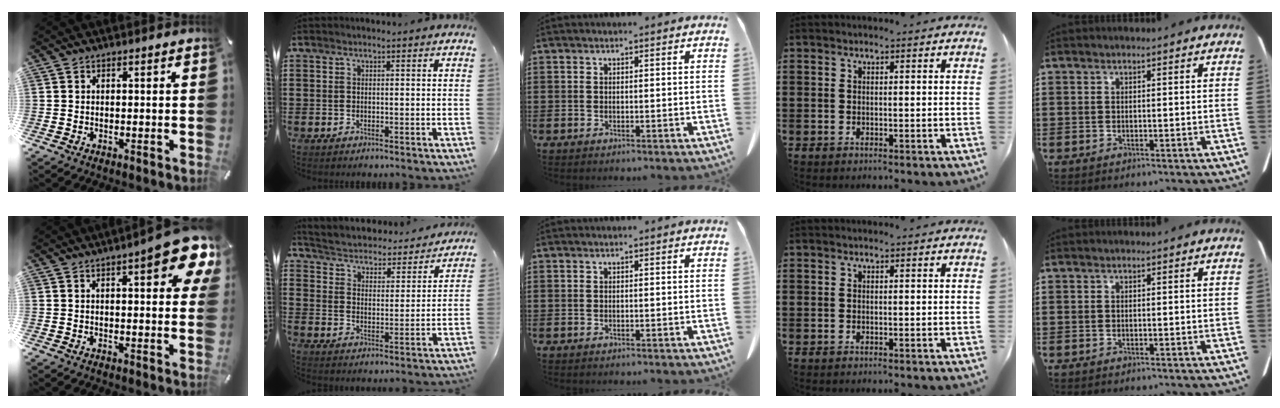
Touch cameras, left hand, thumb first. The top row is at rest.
{"thumb": {"total": 12.0, "force": [5.3, 3.5, 10.1], "torque": [-0.128, -0.024, 0.084]}, "index": {"total": 3.2, "force": [3.2, 0.2, 0.1], "torque": [-0.024, -0.033, 0.044]}}